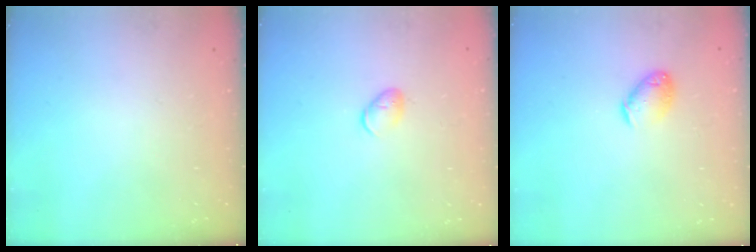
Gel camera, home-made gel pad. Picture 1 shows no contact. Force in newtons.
{"total": 6.2, "press": 6.1, "slide": 0.7}
{"total": 8.3, "press": 8.2, "slide": 1.2}